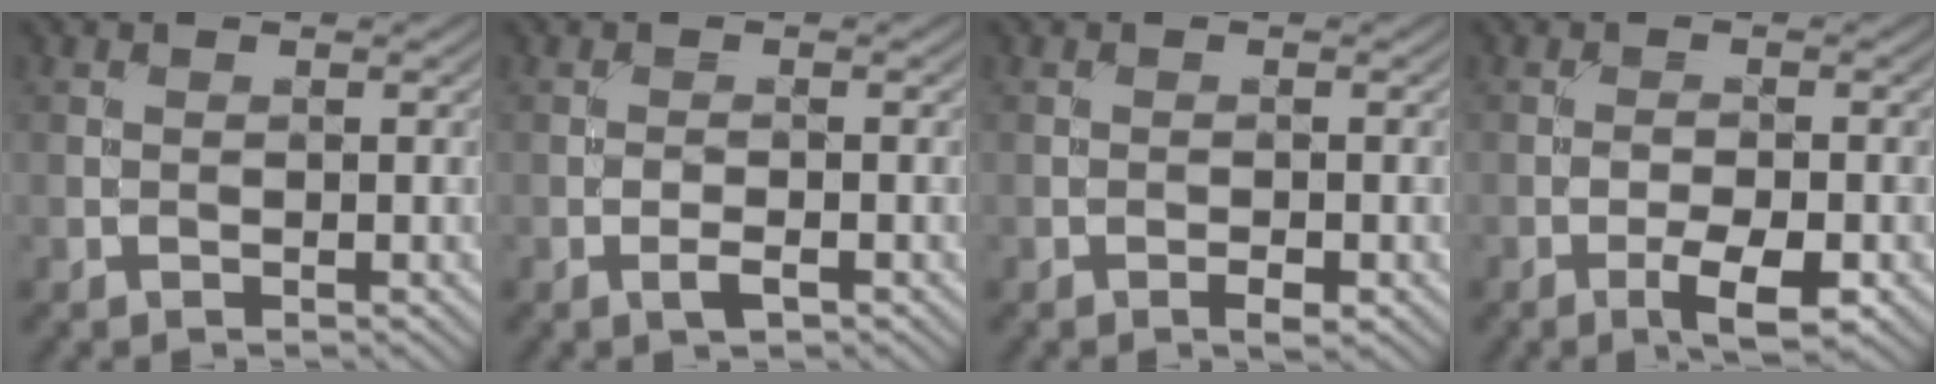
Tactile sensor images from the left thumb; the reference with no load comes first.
{"total": 1.5, "force": [-0.7, 0.4, 1.2], "torque": [-0.025, 0.001, -0.017]}
{"total": 1.3, "force": [-0.7, 0.4, 1.0], "torque": [-0.015, 0.001, -0.013]}
{"total": 4.2, "force": [-2.2, 1.1, 3.4], "torque": [-0.060, 0.002, -0.036]}